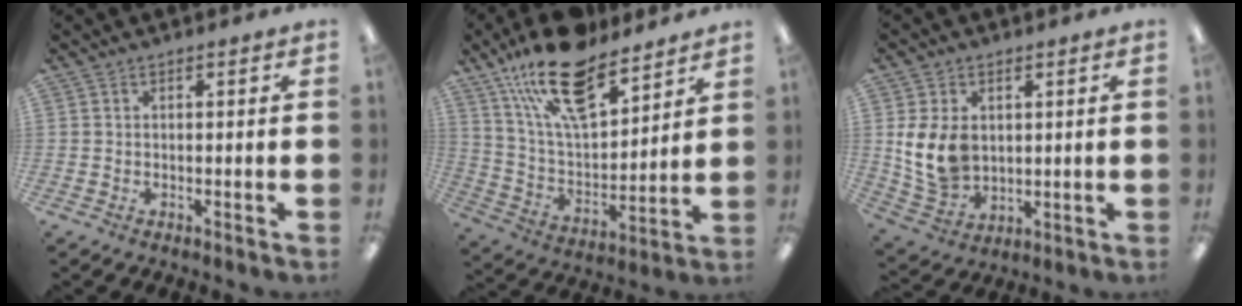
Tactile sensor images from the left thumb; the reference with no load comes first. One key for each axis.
{"total": 20.1, "fx": 14.3, "fy": 8.2, "fz": 11.5, "tx": -0.208, "ty": -0.072, "tz": 0.252}
{"total": 10.8, "fx": 2.0, "fy": 8.2, "fz": 6.8, "tx": -0.156, "ty": -0.002, "tz": 0.039}